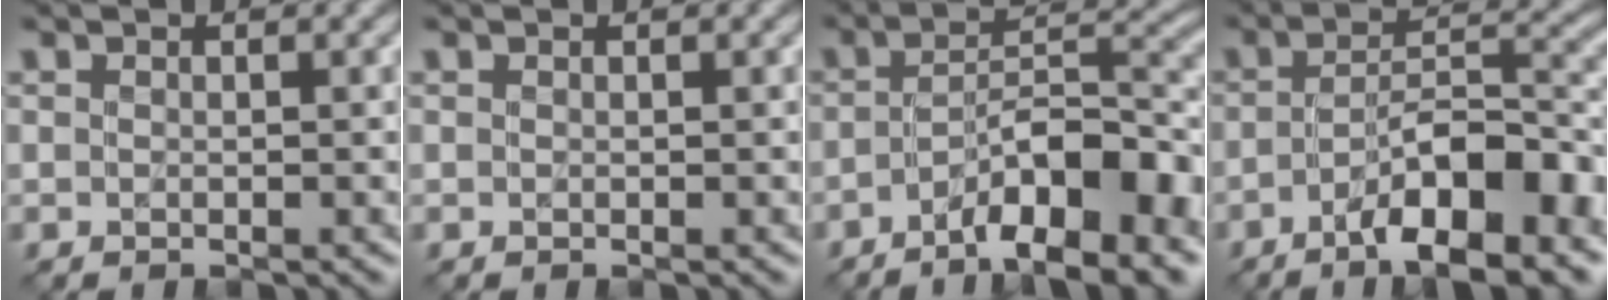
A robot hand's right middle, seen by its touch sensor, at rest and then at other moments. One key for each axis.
{"total": 0.0}
{"total": 9.8, "fx": -4.9, "fy": 2.9, "fz": 7.9, "tx": -0.114, "ty": 0.018, "tz": -0.085}
{"total": 9.8, "fx": -4.8, "fy": 3.1, "fz": 8.0, "tx": -0.118, "ty": 0.017, "tz": -0.080}